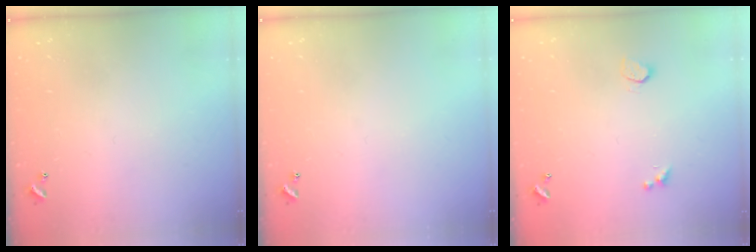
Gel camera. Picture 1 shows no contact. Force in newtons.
{"total": 0.0}
{"total": 0.9, "press": 0.8, "slide": 0.4}